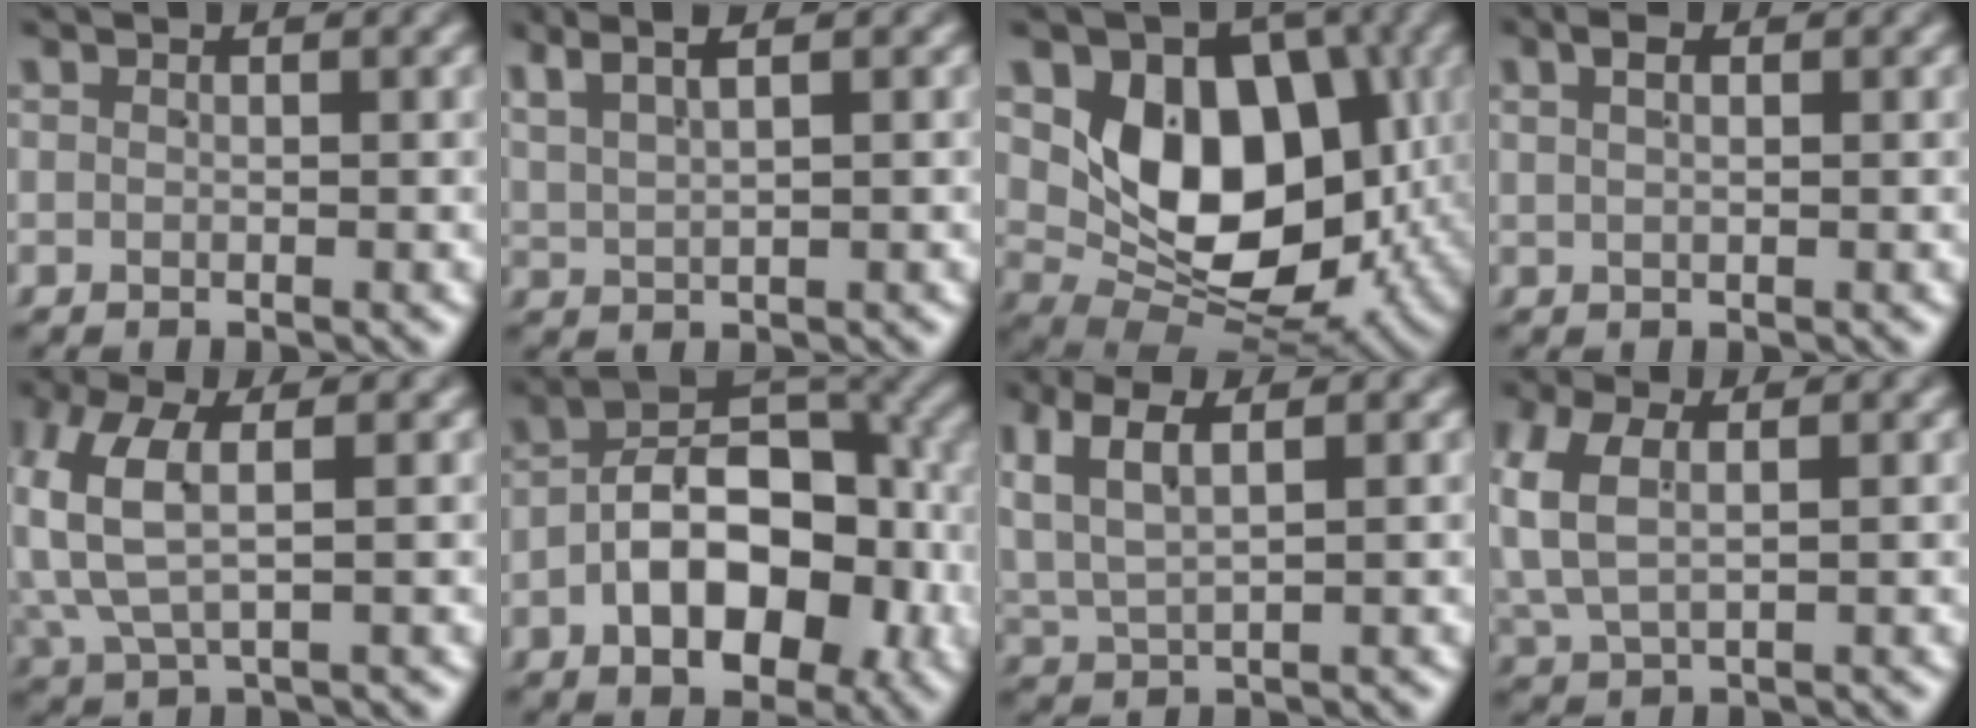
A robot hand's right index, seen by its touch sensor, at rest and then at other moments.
{"total": 4.3, "force": [3.0, 1.6, 2.5], "torque": [-0.046, 0.018, 0.048]}
{"total": 16.7, "force": [0.7, 11.3, 12.3], "torque": [-0.195, -0.025, 0.017]}
{"total": 2.0, "force": [1.0, 0.8, 1.5], "torque": [-0.016, 0.012, 0.012]}
{"total": 5.8, "force": [0.8, 3.4, 4.7], "torque": [-0.118, 0.002, 0.017]}
{"total": 12.6, "force": [-2.2, 8.0, 9.4], "torque": [-0.146, -0.010, -0.028]}
{"total": 5.2, "force": [2.0, 3.3, 3.5], "torque": [-0.092, 0.000, 0.038]}
{"total": 4.5, "force": [1.0, 3.2, 3.0], "torque": [-0.096, -0.007, 0.023]}